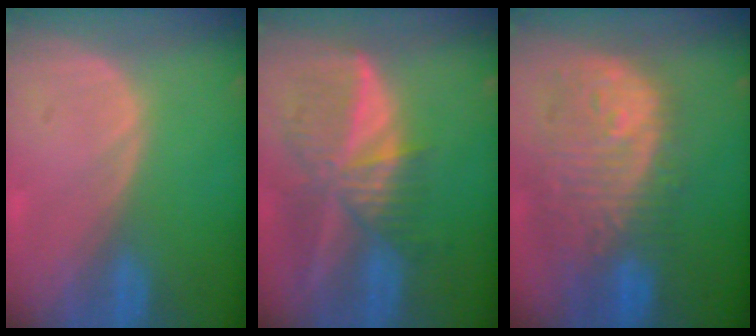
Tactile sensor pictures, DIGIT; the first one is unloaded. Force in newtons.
{"total": 9.3, "press": 8.1, "slide": 4.6}
{"total": 12.2, "press": 10.9, "slide": 5.5}